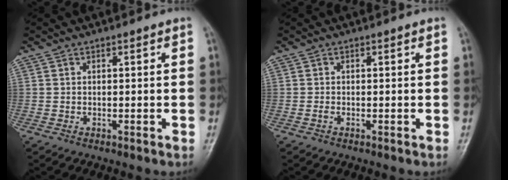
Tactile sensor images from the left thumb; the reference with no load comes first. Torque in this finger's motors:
{"motor_torque": [-0.27, 0.11, 0.04, 0.02, -0.05]}